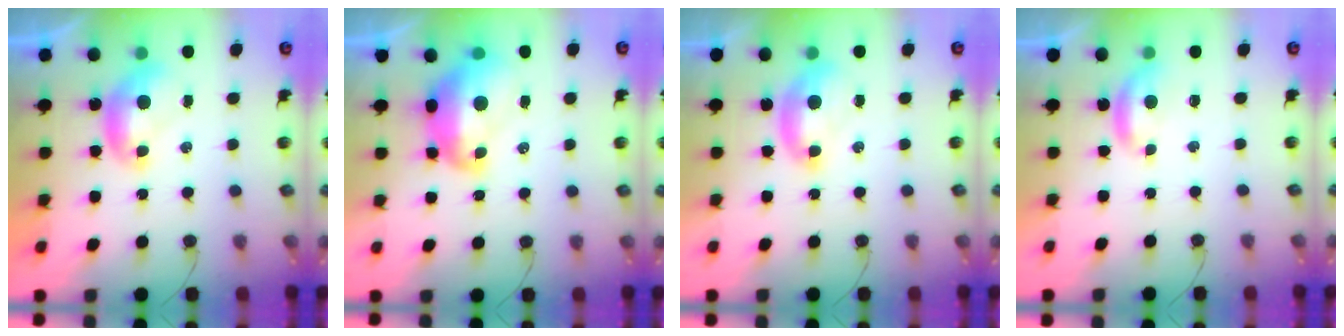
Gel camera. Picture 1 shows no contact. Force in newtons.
{"total": 6.0, "press": 5.9, "slide": 1.1}
{"total": 1.5, "press": 1.4, "slide": 0.6}
{"total": 1.8, "press": 1.8, "slide": 0.4}